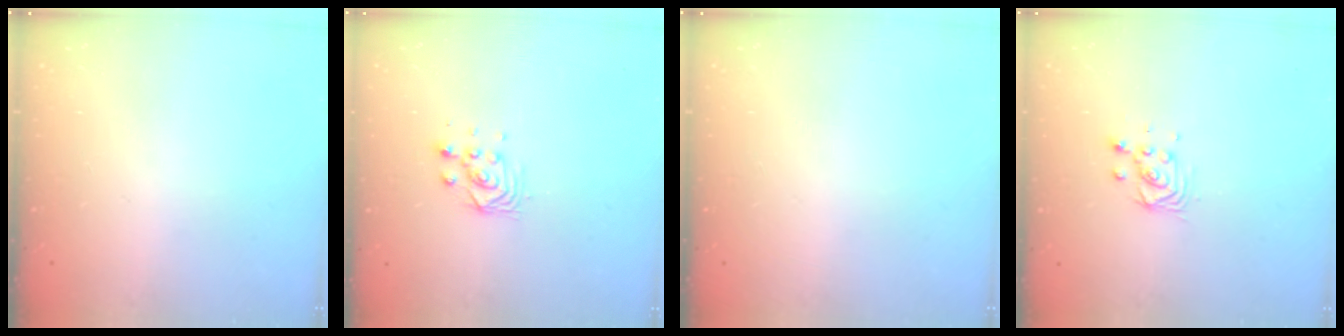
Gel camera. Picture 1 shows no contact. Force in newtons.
{"total": 2.9, "press": 2.8, "slide": 0.8}
{"total": 0.0}
{"total": 3.6, "press": 3.6, "slide": 0.1}